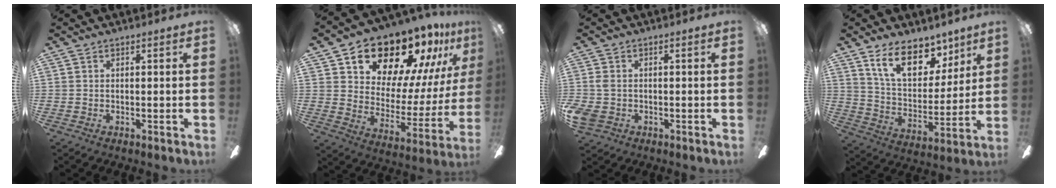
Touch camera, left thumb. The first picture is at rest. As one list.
[{"total": 19.9, "force": [16.1, 9.2, 7.5], "torque": [-0.114, -0.120, 0.283]}, {"total": 3.9, "force": [-1.0, 3.0, 2.3], "torque": [-0.062, 0.002, -0.022]}, {"total": 17.0, "force": [11.4, 8.5, 9.3], "torque": [-0.157, -0.055, 0.207]}]